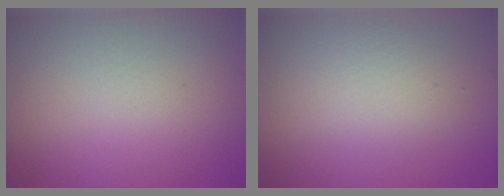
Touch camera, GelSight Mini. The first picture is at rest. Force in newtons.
{"total": 2.5, "press": 2.5, "slide": 0.1}